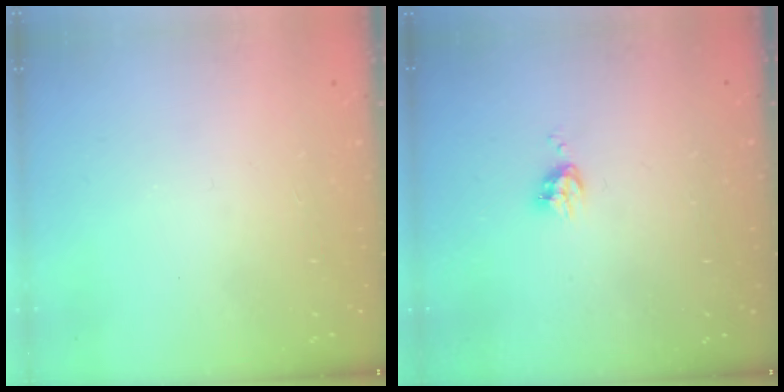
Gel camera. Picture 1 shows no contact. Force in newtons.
{"total": 4.2, "press": 4.1, "slide": 0.6}